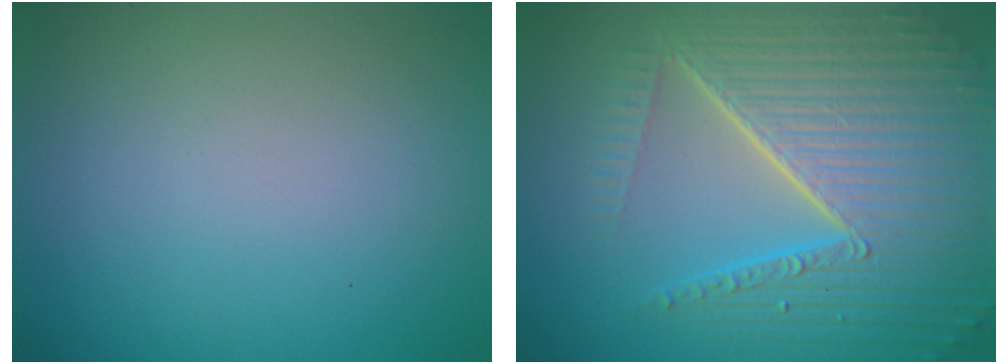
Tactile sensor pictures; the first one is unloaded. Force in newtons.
{"total": 10.1, "press": 6.3, "slide": 7.9}